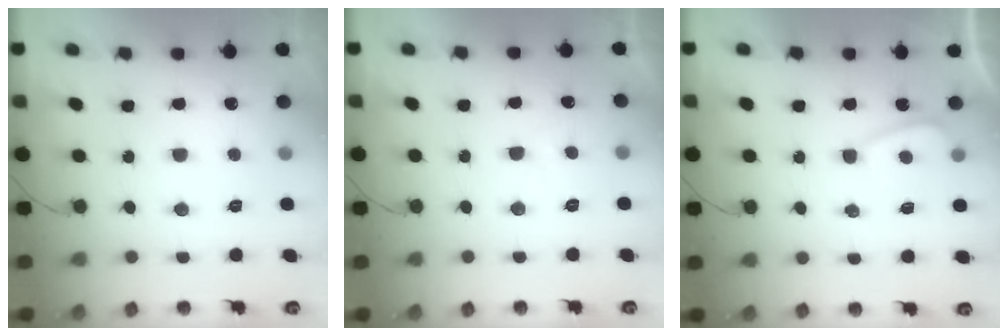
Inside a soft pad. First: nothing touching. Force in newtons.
{"total": 1.9, "press": 1.7, "slide": 0.8}
{"total": 1.6, "press": 1.4, "slide": 0.6}